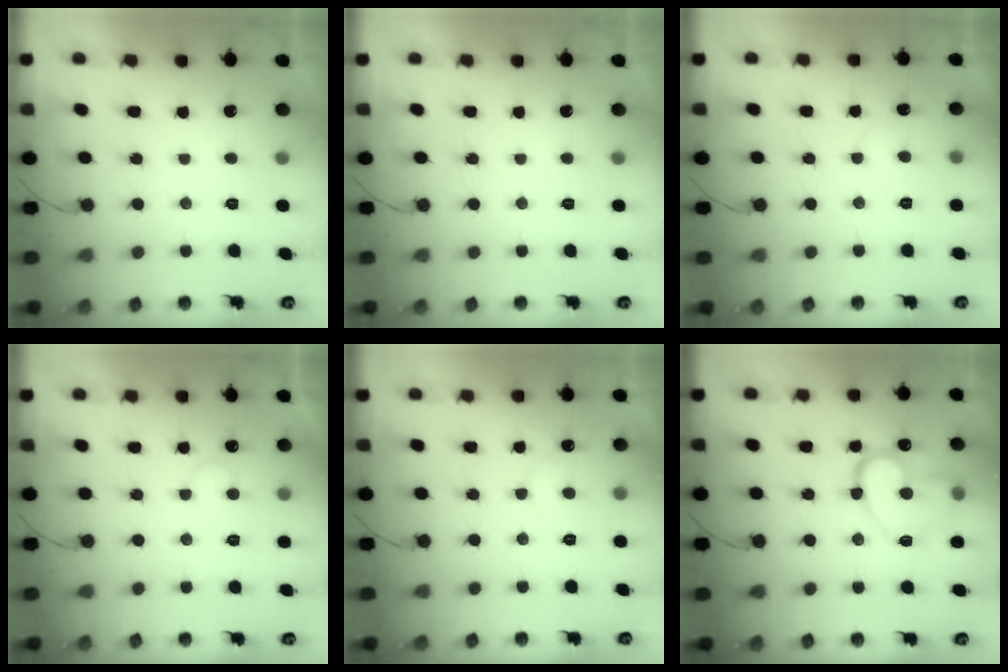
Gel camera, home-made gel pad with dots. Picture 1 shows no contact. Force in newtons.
{"total": 0.0}
{"total": 5.9, "press": 5.9, "slide": 0.4}
{"total": 8.2, "press": 8.1, "slide": 0.4}
{"total": 5.7, "press": 5.7, "slide": 0.5}
{"total": 13.8, "press": 13.8, "slide": 0.9}